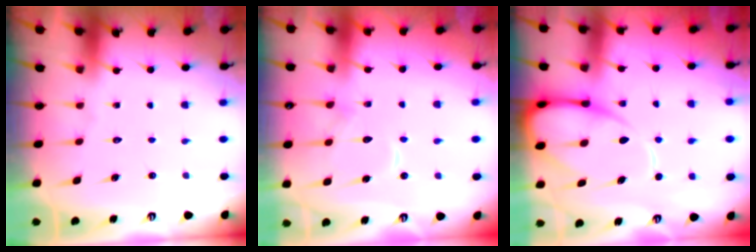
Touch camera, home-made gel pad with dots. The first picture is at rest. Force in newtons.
{"total": 10.1, "press": 10.0, "slide": 1.1}
{"total": 12.5, "press": 12.4, "slide": 1.3}